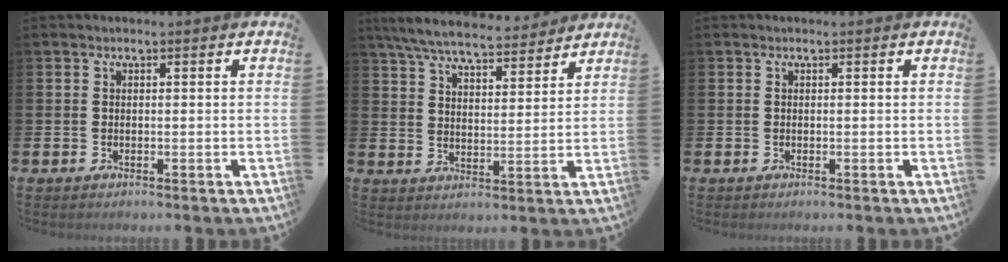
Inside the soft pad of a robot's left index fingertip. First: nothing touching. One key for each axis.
{"total": 7.3, "fx": 6.8, "fy": 1.2, "fz": 2.2, "tx": -0.074, "ty": -0.034, "tz": 0.123}
{"total": 0.0}